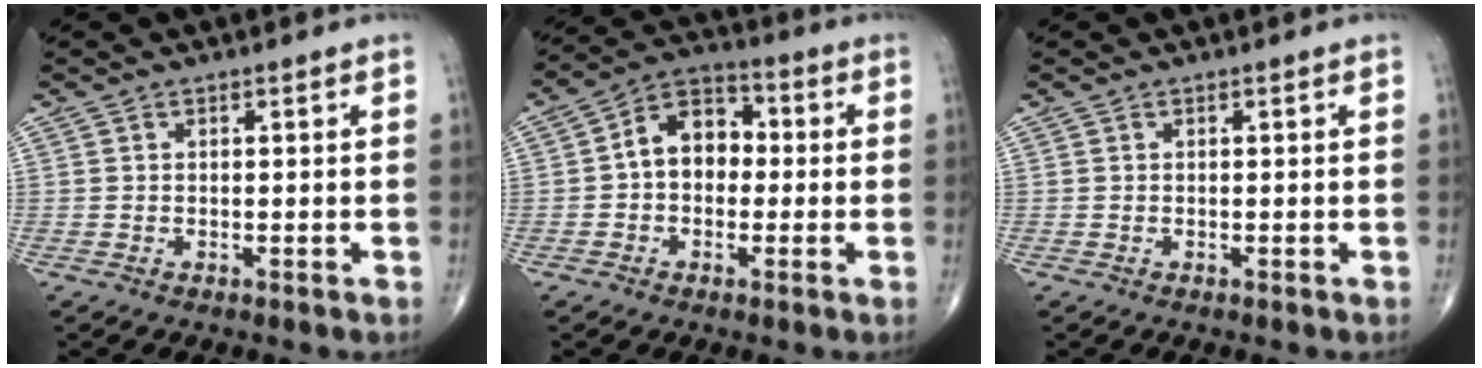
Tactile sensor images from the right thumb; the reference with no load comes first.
{"total": 9.4, "force": [0.1, 6.8, 6.4], "torque": [-0.077, 0.032, -0.013]}
{"total": 0.0}